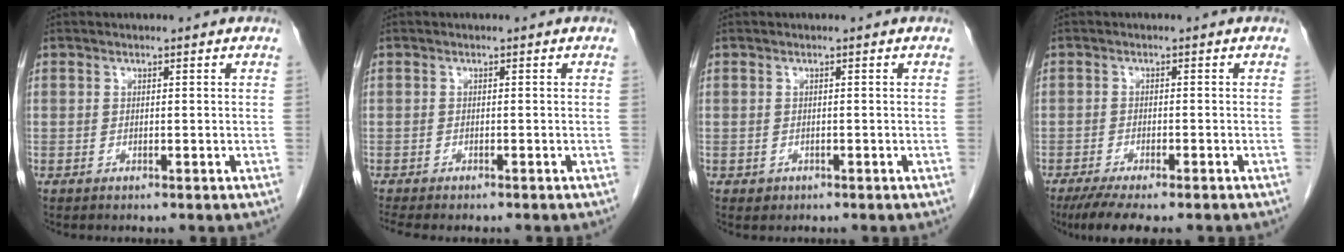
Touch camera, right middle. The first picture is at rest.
{"total": 4.9, "force": [-4.3, 1.1, 2.1], "torque": [-0.028, -0.009, -0.061]}
{"total": 0.8, "force": [-0.4, 0.7, 0.1], "torque": [-0.006, 0.002, -0.002]}
{"total": 7.8, "force": [-6.2, 1.4, 4.5], "torque": [-0.065, -0.014, -0.094]}